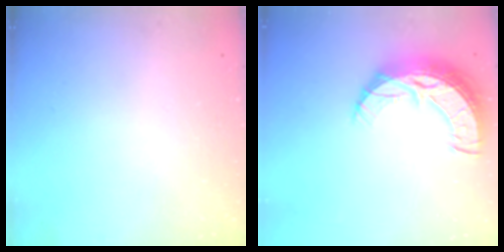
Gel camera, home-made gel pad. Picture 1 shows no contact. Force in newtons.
{"total": 11.2, "press": 11.1, "slide": 0.9}